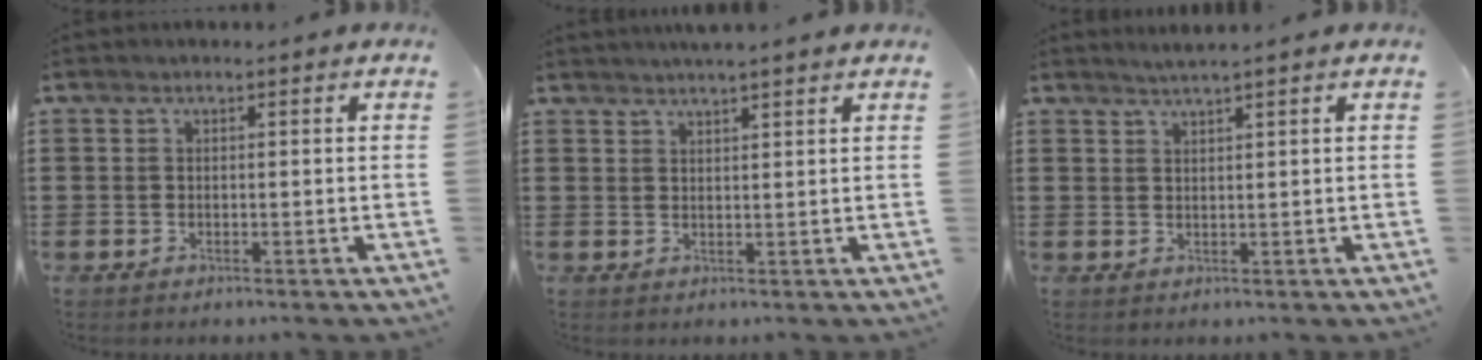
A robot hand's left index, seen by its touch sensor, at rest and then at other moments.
{"total": 2.2, "force": [2.1, -0.4, 0.5], "torque": [-0.013, -0.002, 0.041]}
{"total": 1.5, "force": [1.3, -0.4, 0.6], "torque": [-0.011, 0.000, 0.025]}